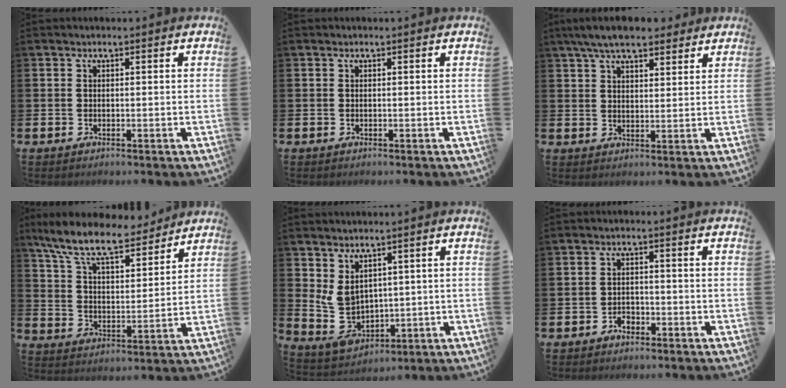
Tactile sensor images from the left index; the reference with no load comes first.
{"total": 0.0}
{"total": 6.9, "force": [6.1, 1.8, 2.7], "torque": [-0.068, -0.012, 0.113]}
{"total": 10.0, "force": [8.7, 2.5, 4.2], "torque": [-0.123, -0.047, 0.155]}
{"total": 4.9, "force": [2.6, 3.4, 2.4], "torque": [-0.059, -0.015, 0.048]}
{"total": 1.7, "force": [-1.3, 1.0, 0.5], "torque": [-0.017, 0.004, -0.027]}